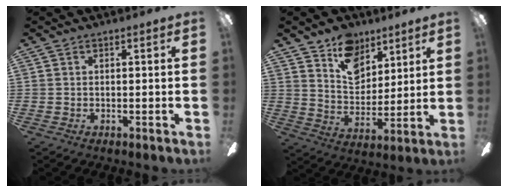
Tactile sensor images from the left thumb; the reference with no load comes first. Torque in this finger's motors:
{"motor_torque": [0.23, 0.37, -0.26, 0.03, 0.02]}